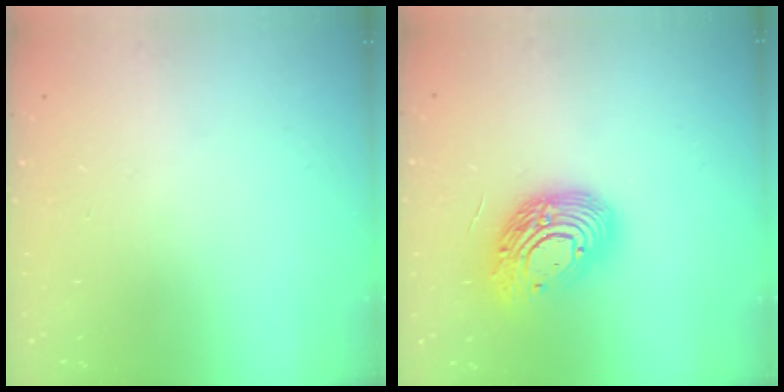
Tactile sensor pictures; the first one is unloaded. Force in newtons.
{"total": 15.7, "press": 15.7, "slide": 1.1}